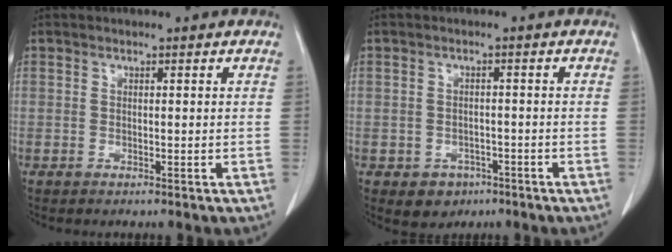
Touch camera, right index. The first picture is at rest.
{"total": 3.7, "force": [-2.0, 3.0, 0.9], "torque": [-0.007, 0.009, -0.019]}